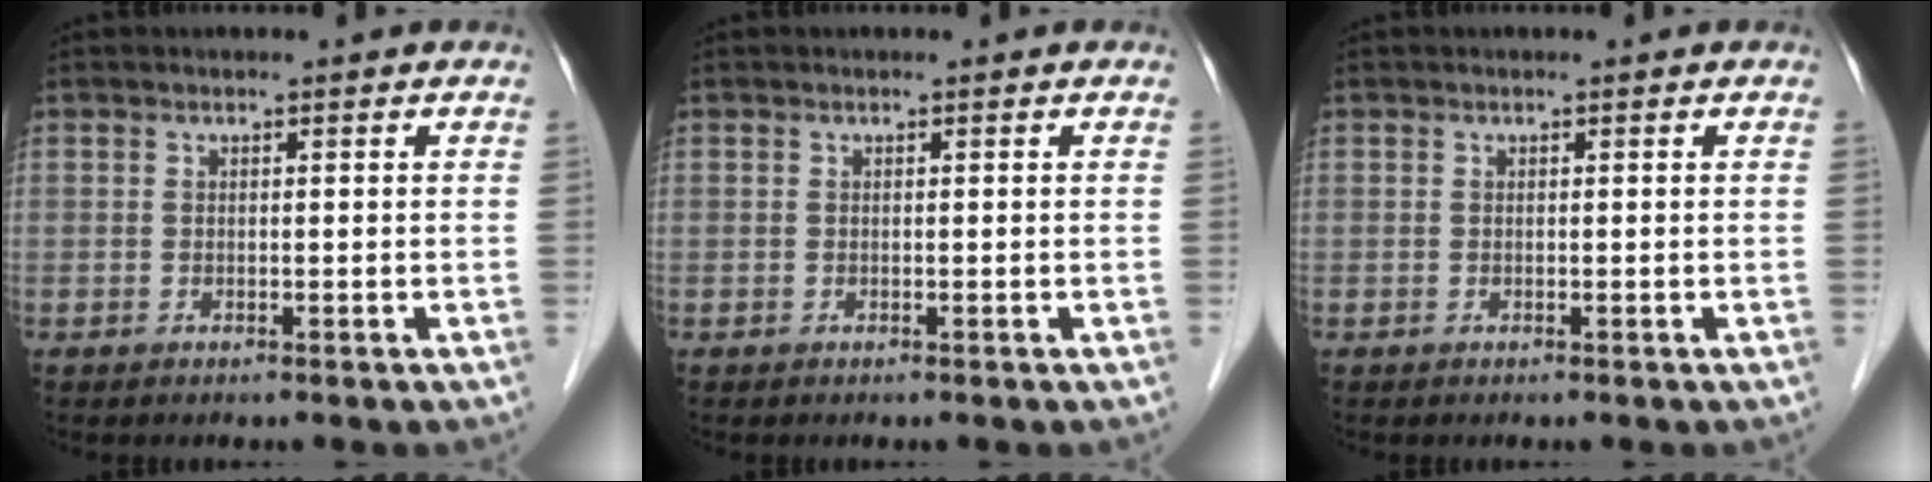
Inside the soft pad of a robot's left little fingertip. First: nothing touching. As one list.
[{"total": 0.0}, {"total": 0.0}]